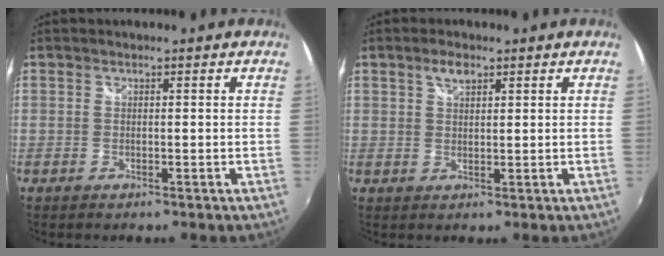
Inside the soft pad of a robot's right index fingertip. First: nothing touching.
{"total": 2.7, "force": [1.6, 1.3, 1.8], "torque": [-0.030, 0.005, 0.028]}